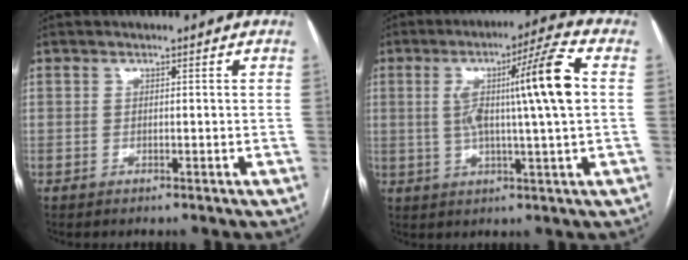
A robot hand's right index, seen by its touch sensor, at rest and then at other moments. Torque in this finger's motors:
{"motor_torque": [0.82, -0.40, 0.38, 0.10]}